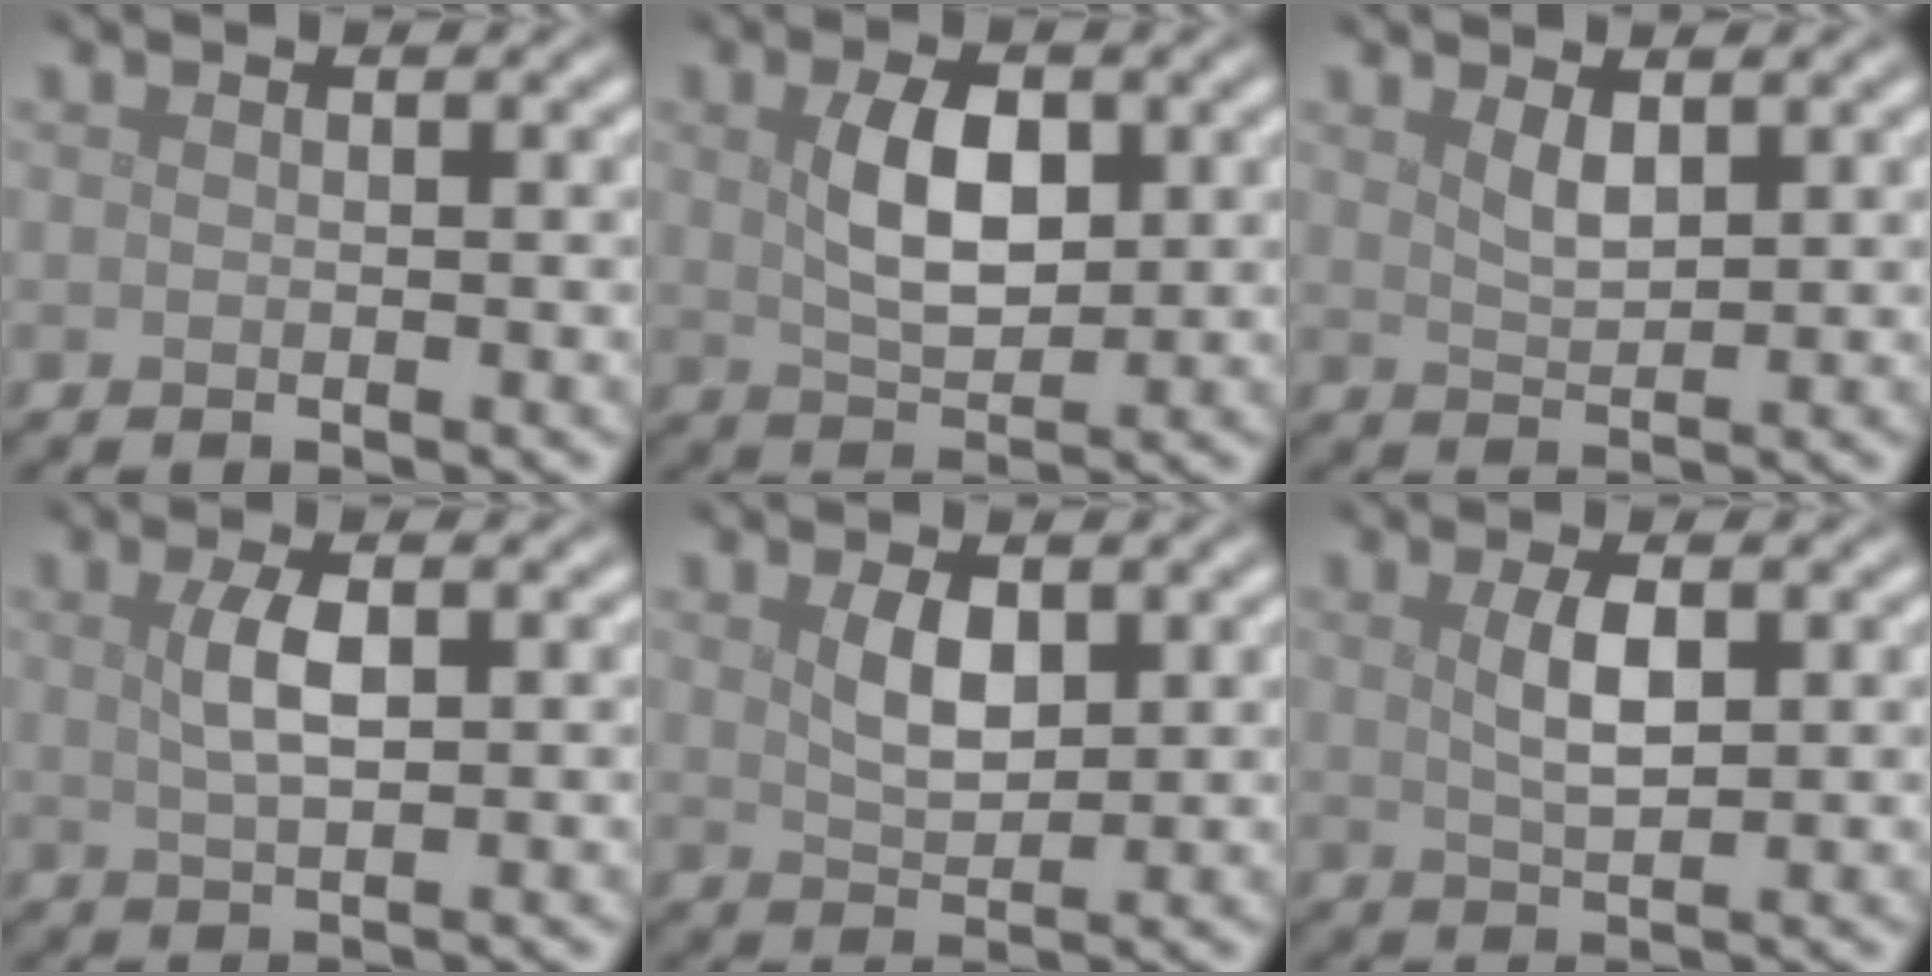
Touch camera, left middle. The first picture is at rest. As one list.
[{"total": 4.6, "force": [1.0, 2.4, 3.7], "torque": [-0.076, 0.000, 0.021]}, {"total": 1.8, "force": [1.1, 0.5, 1.3], "torque": [-0.026, -0.003, 0.025]}, {"total": 2.8, "force": [0.7, 0.9, 2.5], "torque": [-0.050, 0.003, 0.014]}, {"total": 2.7, "force": [1.0, 1.3, 2.1], "torque": [-0.046, -0.002, 0.023]}, {"total": 2.8, "force": [0.8, 0.9, 2.6], "torque": [-0.050, 0.001, 0.017]}]